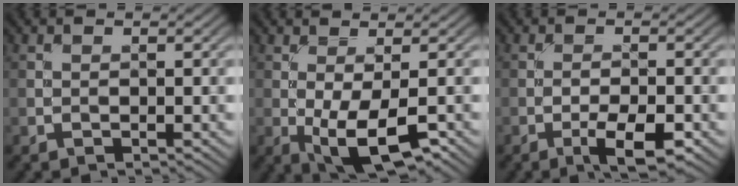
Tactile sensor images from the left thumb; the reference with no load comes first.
{"total": 6.2, "force": [-1.7, 2.3, 5.5], "torque": [-0.103, -0.009, -0.023]}
{"total": 4.7, "force": [-2.5, 1.3, 3.8], "torque": [-0.067, 0.003, -0.040]}